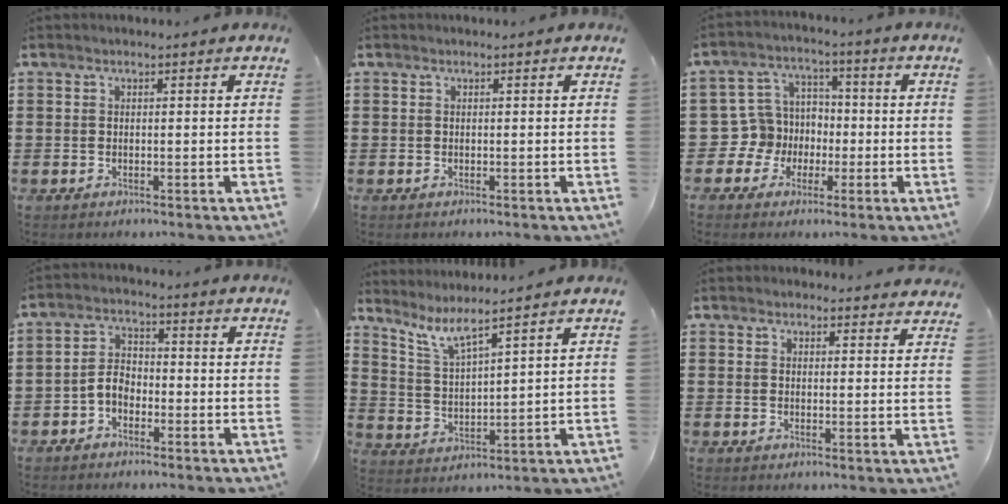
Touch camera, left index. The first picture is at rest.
{"total": 0.0}
{"total": 7.8, "force": [-1.1, 7.6, 1.8], "torque": [-0.085, 0.004, -0.020]}
{"total": 3.5, "force": [-1.9, 2.1, 2.1], "torque": [-0.056, 0.004, -0.043]}
{"total": 5.6, "force": [4.5, 0.4, 3.2], "torque": [-0.081, -0.018, 0.078]}
{"total": 2.4, "force": [2.4, 0.4, -0.1], "torque": [0.003, -0.008, 0.045]}